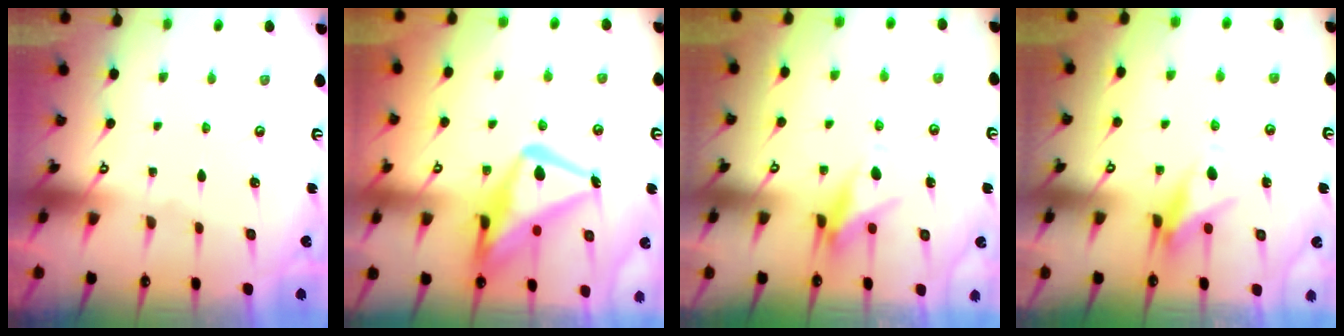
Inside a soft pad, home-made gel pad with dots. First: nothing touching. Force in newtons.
{"total": 17.4, "press": 17.4, "slide": 1.8}
{"total": 7.1, "press": 7.0, "slide": 1.3}
{"total": 7.1, "press": 7.0, "slide": 1.3}